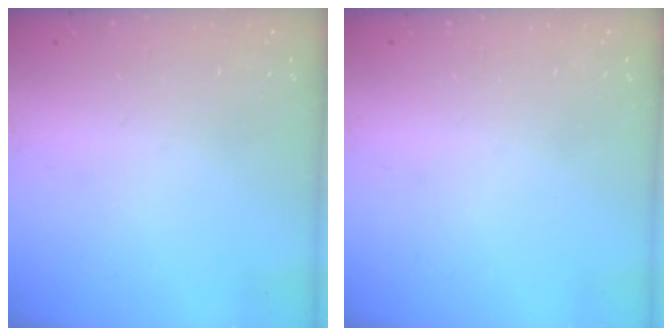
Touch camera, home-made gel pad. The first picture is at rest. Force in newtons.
{"total": 0.0}